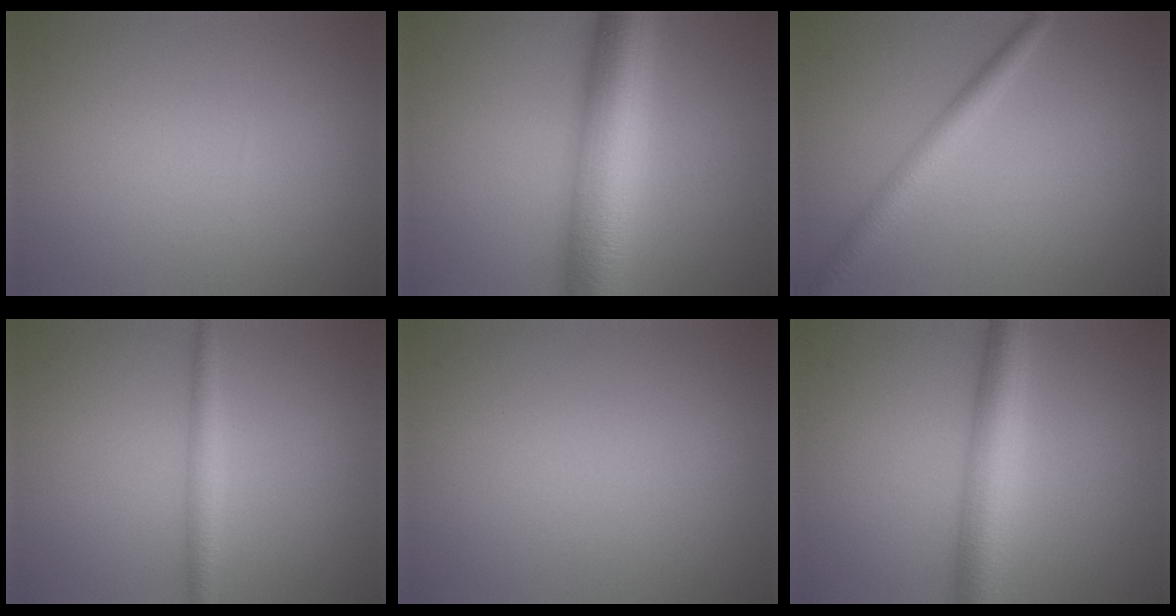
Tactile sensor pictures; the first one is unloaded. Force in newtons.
{"total": 10.0, "press": 10.0, "slide": 0.2}
{"total": 3.0, "press": 3.0, "slide": 0.1}
{"total": 2.1, "press": 2.1, "slide": 0.0}
{"total": 0.0}
{"total": 5.5, "press": 5.5, "slide": 0.1}